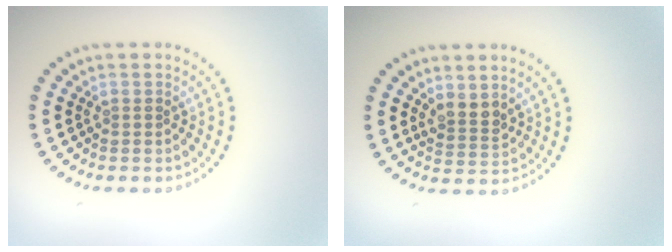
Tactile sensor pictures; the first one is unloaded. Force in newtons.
{"total": 2.1, "press": 1.7, "slide": 1.2}